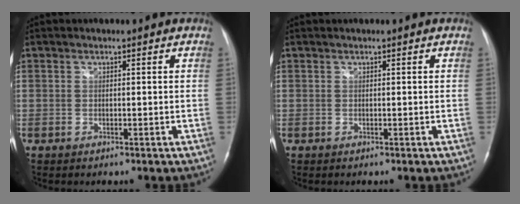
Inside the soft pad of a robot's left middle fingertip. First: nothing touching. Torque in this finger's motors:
{"motor_torque": [0.14, -0.19, -0.09, -0.01]}